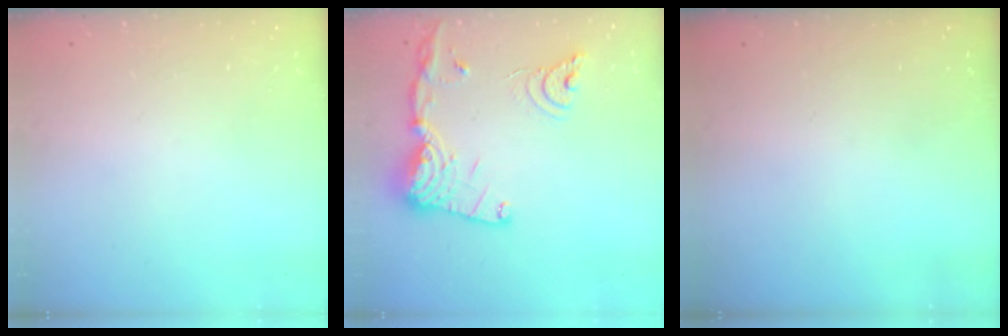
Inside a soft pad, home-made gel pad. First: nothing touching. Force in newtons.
{"total": 18.5, "press": 18.4, "slide": 1.7}
{"total": 0.0}